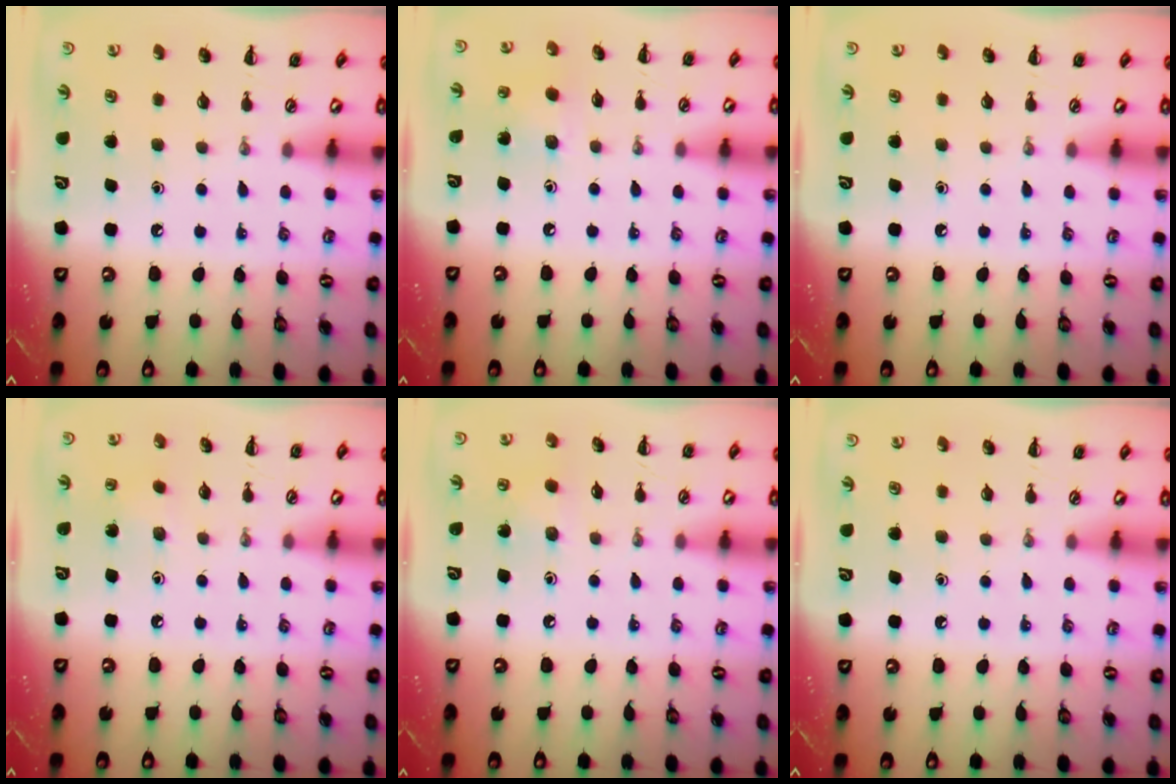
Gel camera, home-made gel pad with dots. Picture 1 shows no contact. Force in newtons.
{"total": 3.5, "press": 3.5, "slide": 0.5}
{"total": 0.0}
{"total": 2.4, "press": 2.4, "slide": 0.4}
{"total": 4.3, "press": 4.2, "slide": 1.2}
{"total": 0.0}